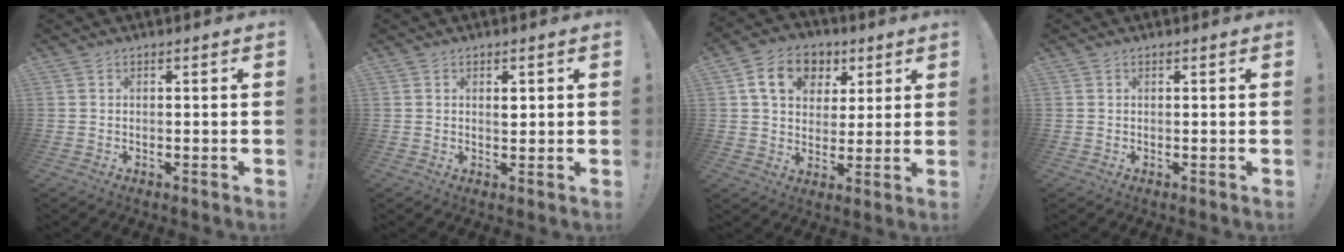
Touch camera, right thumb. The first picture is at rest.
{"total": 1.6, "force": [0.8, 1.1, 1.0], "torque": [0.002, -0.007, 0.009]}
{"total": 14.0, "force": [5.3, 10.8, 7.0], "torque": [-0.099, -0.010, 0.103]}
{"total": 0.0}